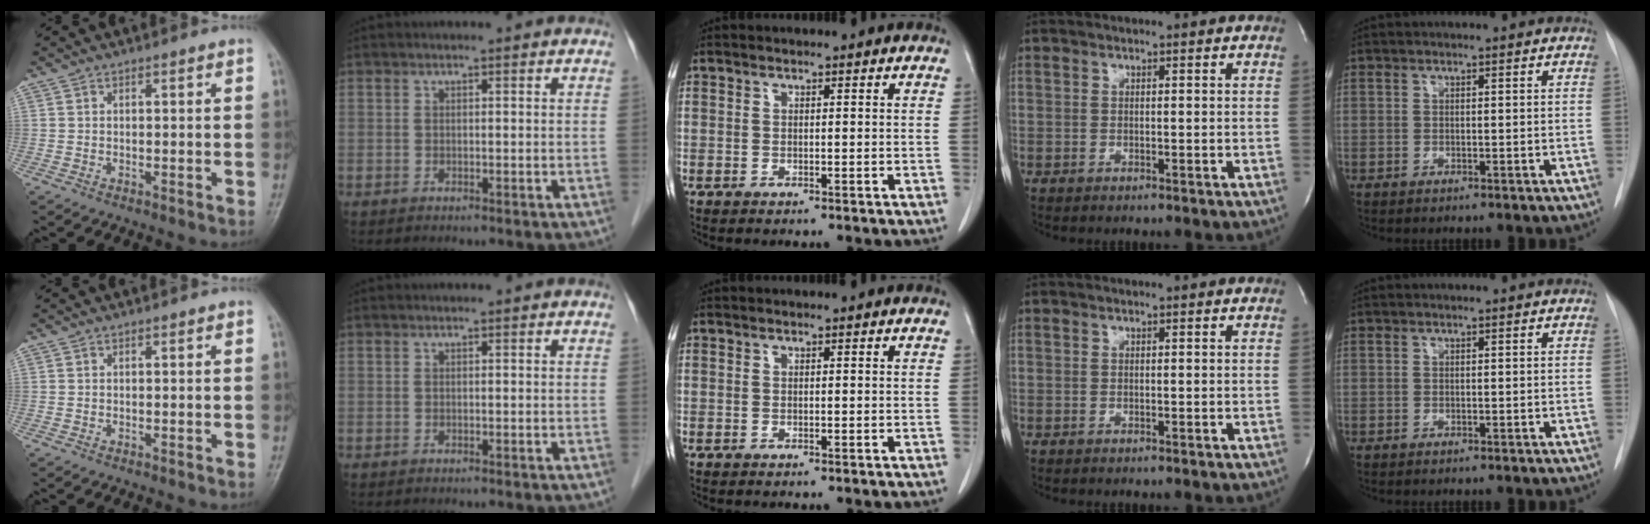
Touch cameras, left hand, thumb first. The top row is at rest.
{}